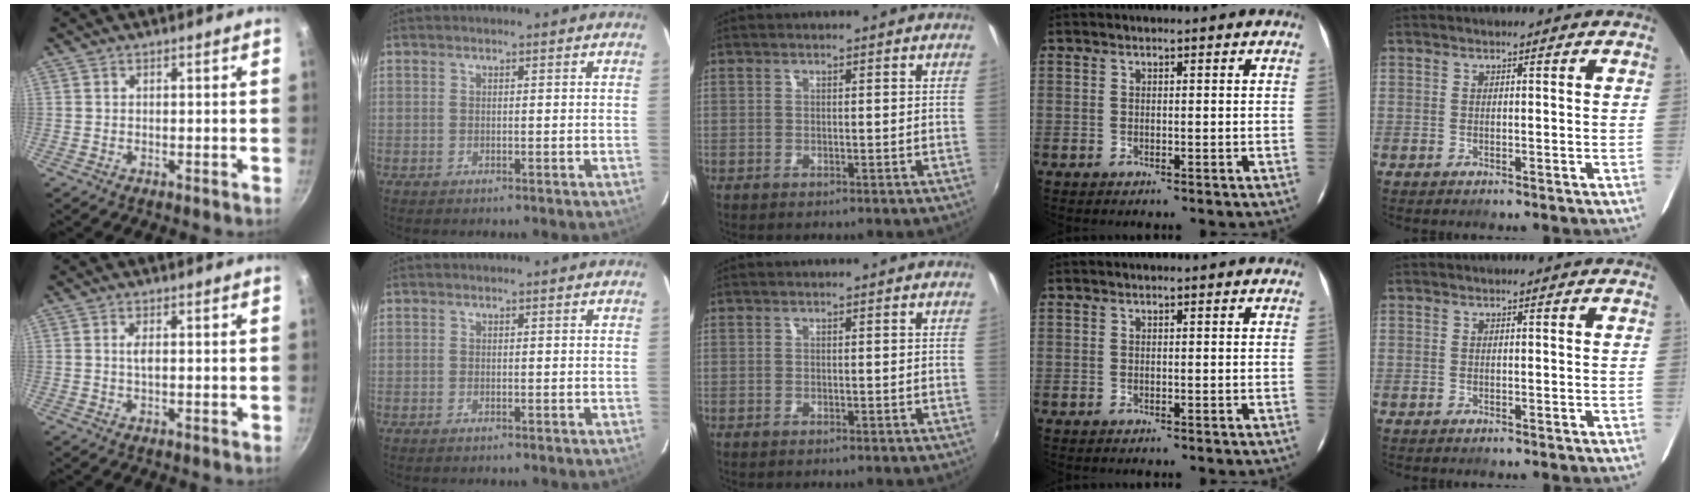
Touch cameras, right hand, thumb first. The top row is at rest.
{"thumb": {"total": 2.0, "force": [0.3, 0.7, 1.8], "torque": [-0.031, 0.000, 0.004]}}